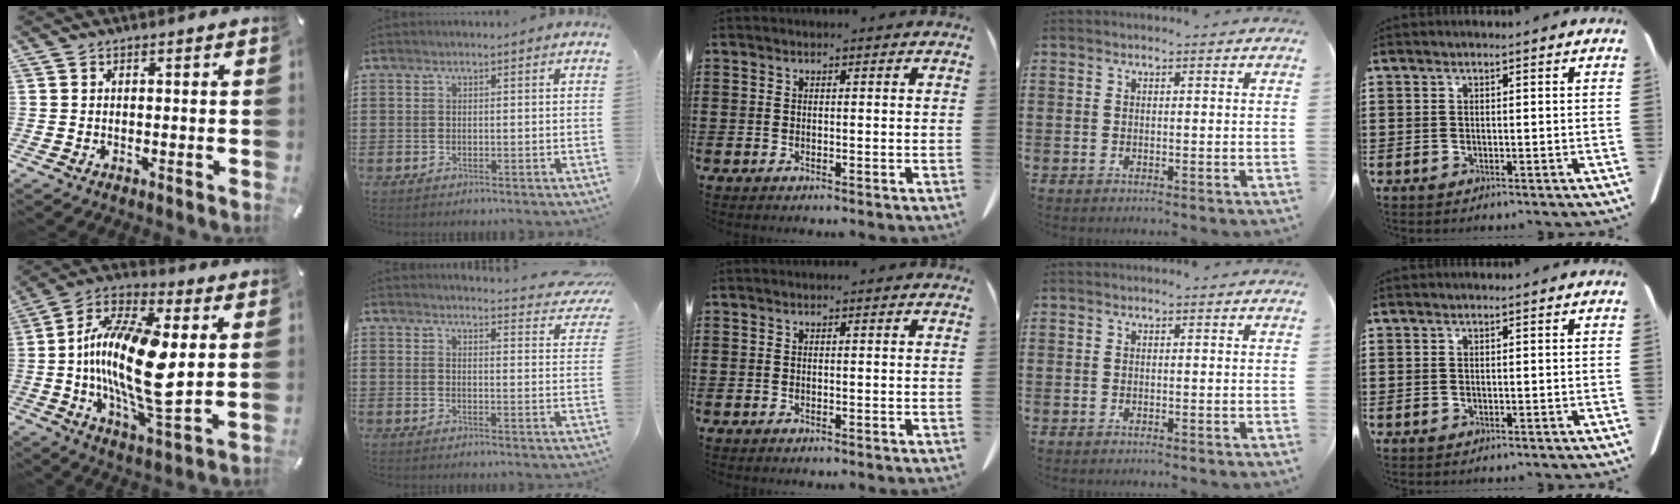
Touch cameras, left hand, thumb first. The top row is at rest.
{"thumb": {"total": 20.4, "force": [1.0, 7.3, 19.0], "torque": [-0.400, -0.021, 0.009]}, "index": {"total": 3.6, "force": [3.5, 0.2, 0.8], "torque": [-0.016, -0.024, 0.059]}}